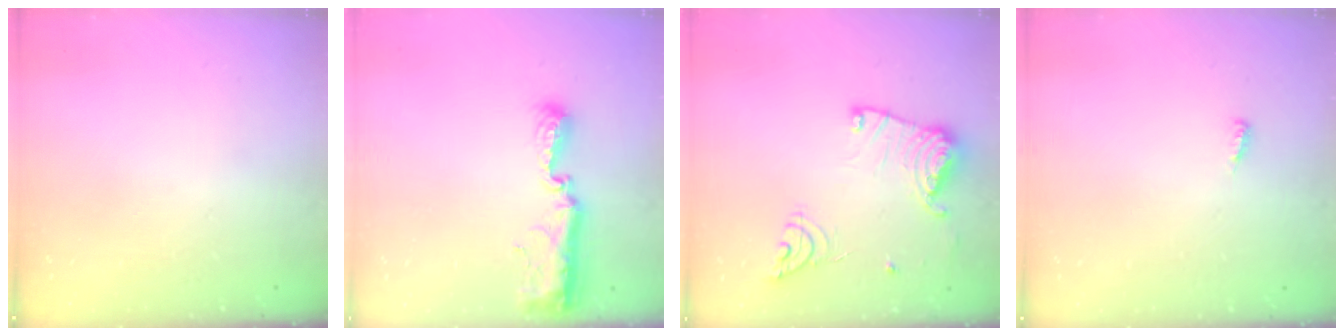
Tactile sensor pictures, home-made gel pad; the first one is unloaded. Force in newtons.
{"total": 11.2, "press": 10.1, "slide": 4.8}
{"total": 15.6, "press": 15.5, "slide": 1.5}
{"total": 3.8, "press": 3.8, "slide": 0.4}